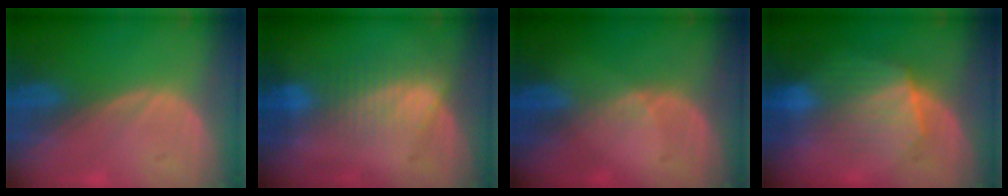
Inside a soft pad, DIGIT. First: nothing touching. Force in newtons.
{"total": 7.2, "press": 6.1, "slide": 3.8}
{"total": 1.4, "press": 0.9, "slide": 1.1}
{"total": 7.0, "press": 6.9, "slide": 1.3}